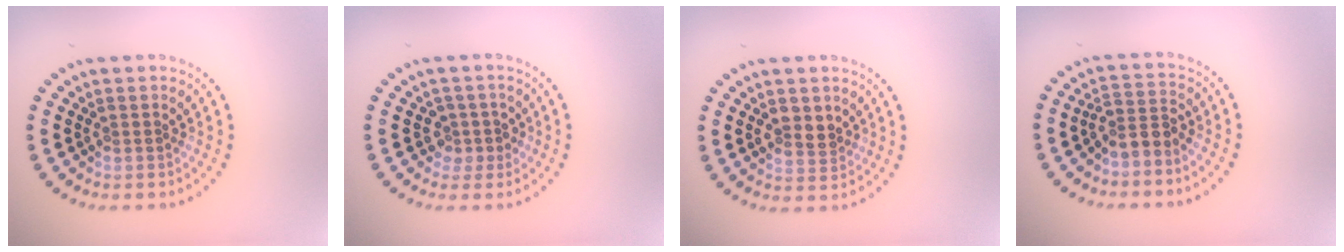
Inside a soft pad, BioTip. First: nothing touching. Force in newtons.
{"total": 2.0, "press": 1.5, "slide": 1.2}
{"total": 2.1, "press": 2.0, "slide": 0.5}
{"total": 2.4, "press": 1.8, "slide": 1.6}